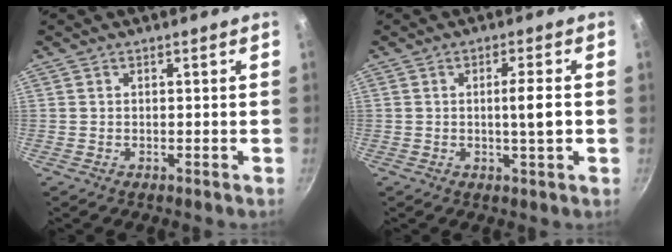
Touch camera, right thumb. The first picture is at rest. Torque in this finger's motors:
{"motor_torque": [2.11, 2.90, 0.85, -0.18, 0.10]}